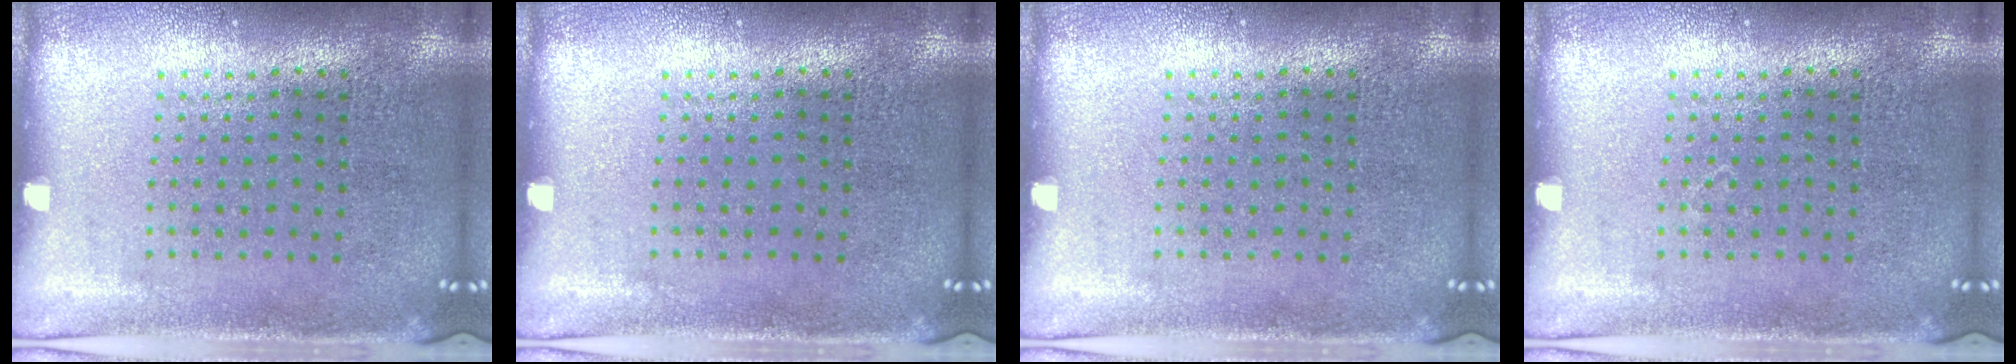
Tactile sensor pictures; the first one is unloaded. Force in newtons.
{"total": 0.0}
{"total": 0.0}
{"total": 0.0}